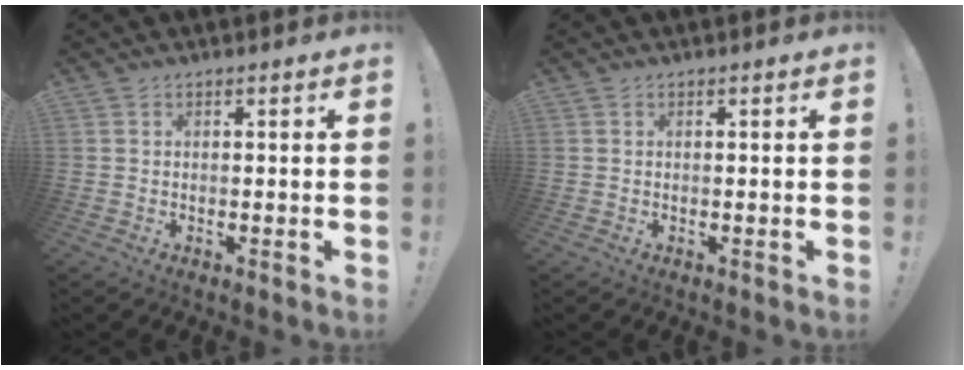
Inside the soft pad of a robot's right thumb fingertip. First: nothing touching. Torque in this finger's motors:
{"motor_torque": [-0.02, 0.02, 0.06, -0.18, 0.05]}